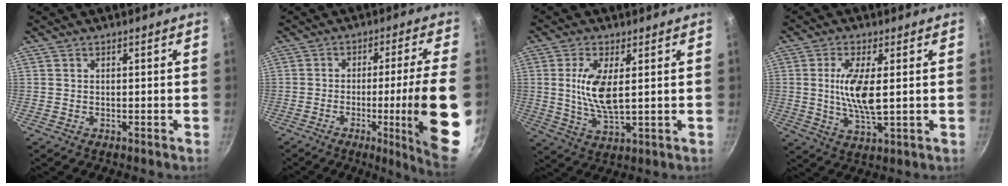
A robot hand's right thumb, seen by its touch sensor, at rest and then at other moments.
{"total": 16.5, "force": [-4.1, 0.0, 16.0], "torque": [-0.223, 0.013, -0.051]}
{"total": 8.8, "force": [1.5, 3.4, 8.0], "torque": [-0.159, -0.008, 0.034]}
{"total": 9.1, "force": [0.9, 2.8, 8.6], "torque": [-0.174, -0.009, 0.019]}